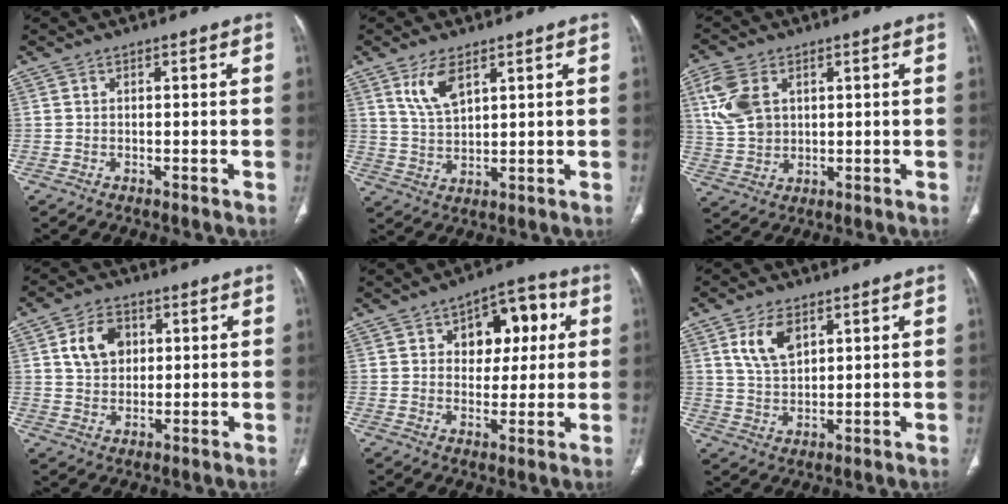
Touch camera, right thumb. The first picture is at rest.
{"total": 6.4, "force": [3.6, 2.7, 4.6], "torque": [-0.086, -0.019, 0.079]}
{"total": 9.6, "force": [3.2, 6.5, 6.3], "torque": [-0.133, -0.003, 0.070]}
{"total": 7.7, "force": [2.4, 5.8, 4.6], "torque": [-0.057, -0.004, 0.042]}
{"total": 11.5, "force": [3.6, 7.3, 8.2], "torque": [-0.060, 0.008, 0.046]}
{"total": 7.3, "force": [3.4, 4.1, 5.0], "torque": [-0.084, -0.015, 0.072]}